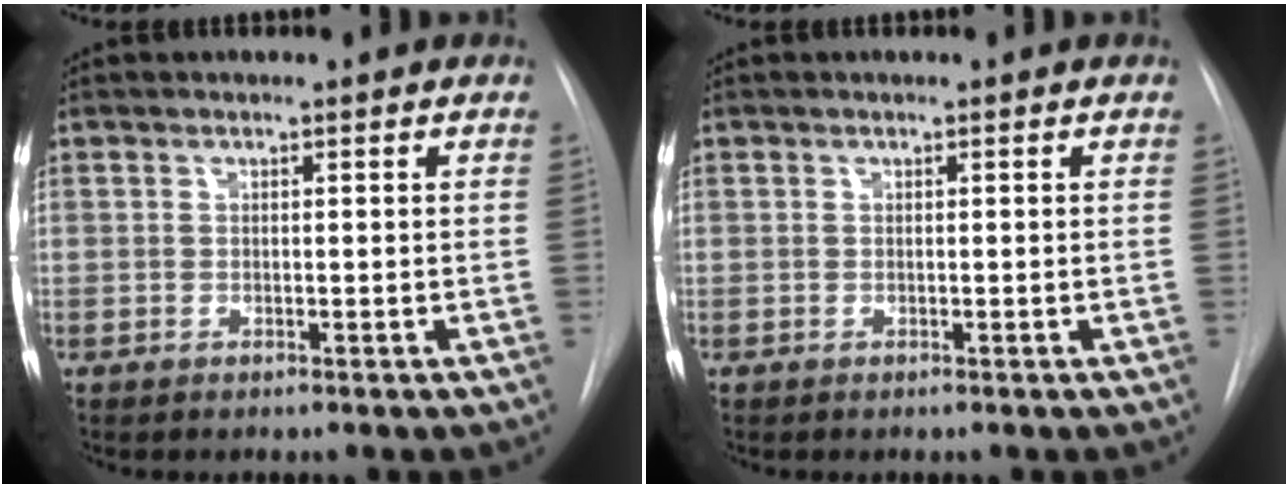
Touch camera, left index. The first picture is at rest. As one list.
[{"total": 0.0}]